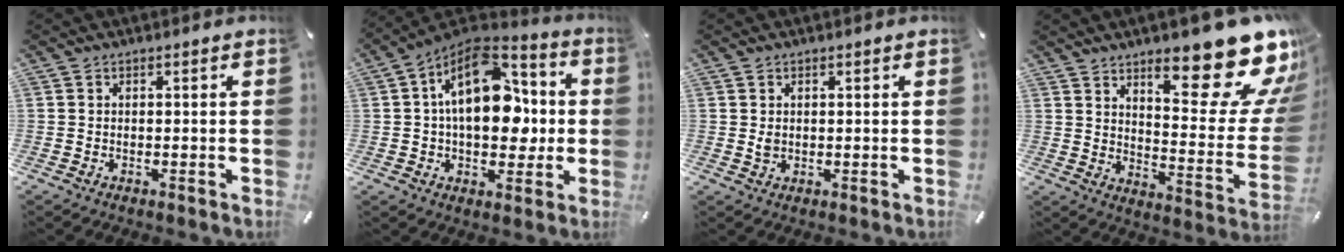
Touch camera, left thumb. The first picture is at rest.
{"total": 19.4, "force": [2.7, 12.5, 14.6], "torque": [-0.234, -0.014, 0.045]}
{"total": 1.5, "force": [0.5, 1.2, 0.7], "torque": [-0.008, -0.001, 0.007]}
{"total": 22.9, "force": [15.1, 7.8, 15.4], "torque": [-0.194, -0.124, 0.244]}